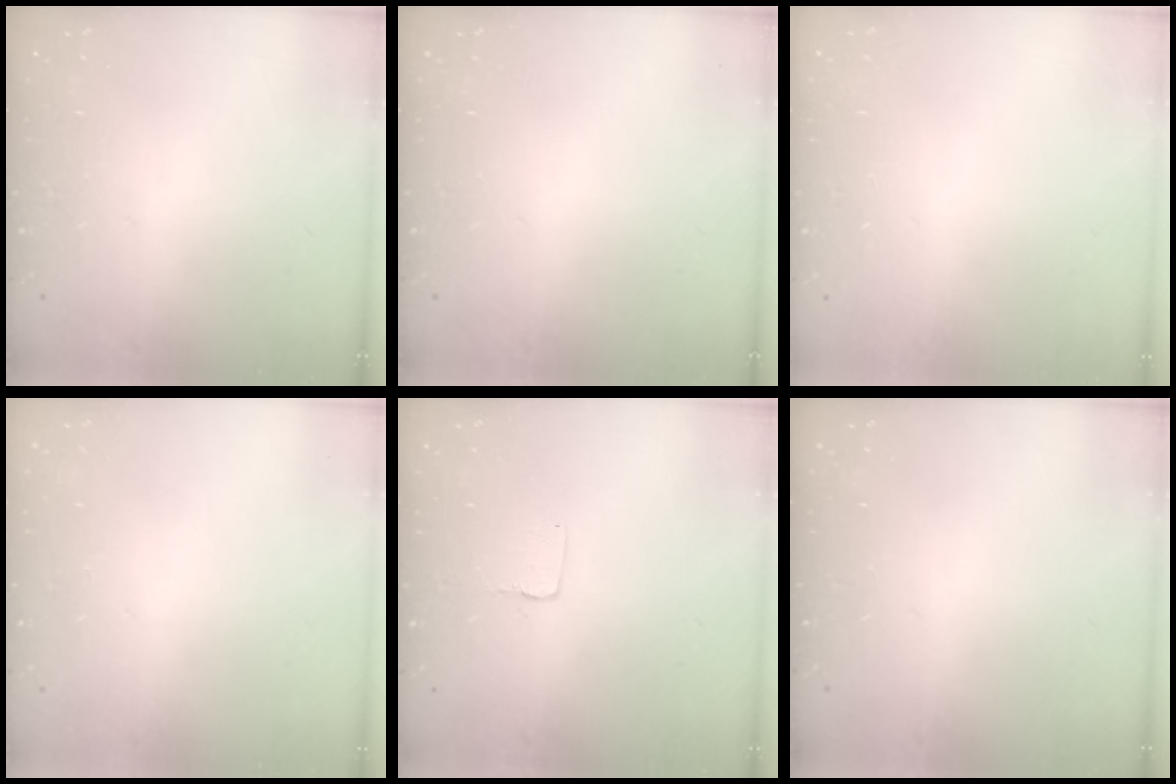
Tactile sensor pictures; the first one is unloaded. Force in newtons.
{"total": 0.0}
{"total": 0.0}
{"total": 0.0}
{"total": 1.0, "press": 1.0, "slide": 0.1}
{"total": 0.0}